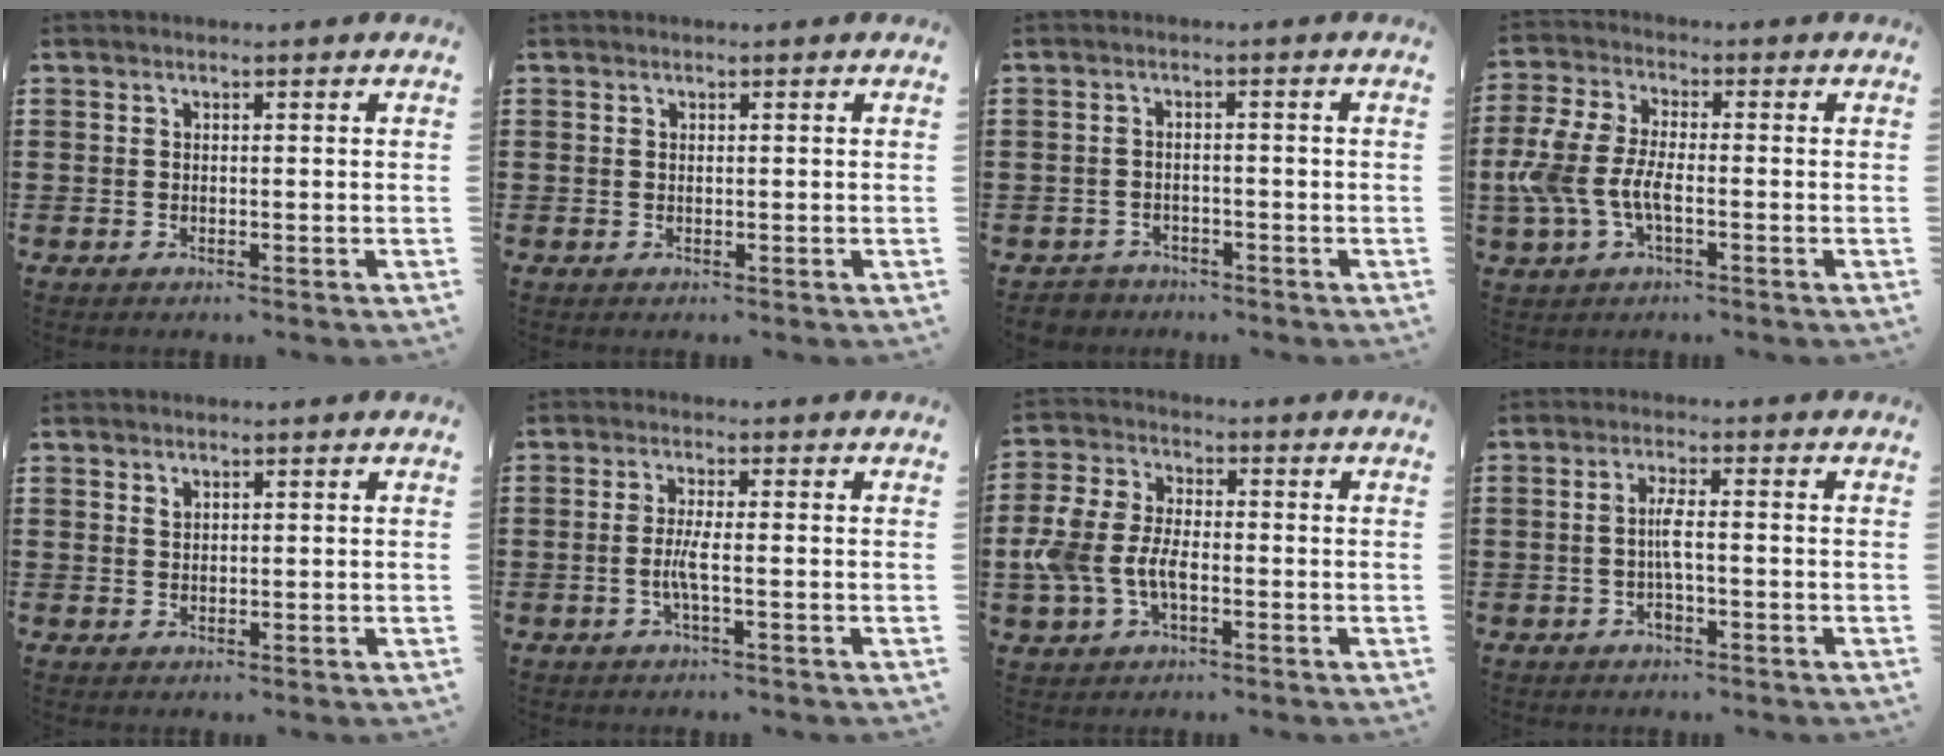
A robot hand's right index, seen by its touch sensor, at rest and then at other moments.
{"total": 0.0}
{"total": 2.1, "force": [-2.0, 0.7, -0.1], "torque": [-0.007, 0.003, -0.045]}
{"total": 7.1, "force": [-1.9, 3.4, 5.9], "torque": [-0.159, -0.010, -0.046]}
{"total": 0.8, "force": [0.6, 0.4, 0.3], "torque": [-0.007, 0.002, 0.012]}
{"total": 3.1, "force": [-0.9, 0.1, 2.9], "torque": [-0.068, -0.008, -0.023]}
{"total": 6.7, "force": [-2.0, 4.1, 5.0], "torque": [-0.137, -0.005, -0.047]}
{"total": 3.2, "force": [-0.7, 0.7, 3.0], "torque": [-0.063, 0.001, -0.017]}